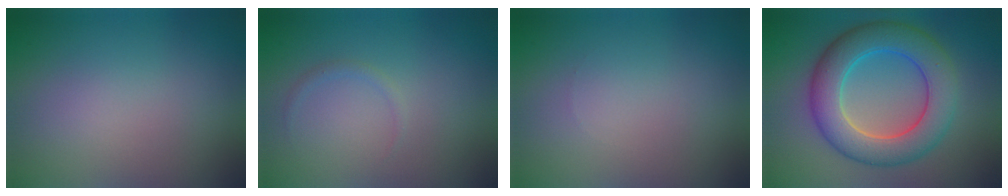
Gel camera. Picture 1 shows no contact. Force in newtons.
{"total": 0.6, "press": 0.6, "slide": 0.1}
{"total": 0.0}
{"total": 8.2, "press": 8.2, "slide": 0.3}